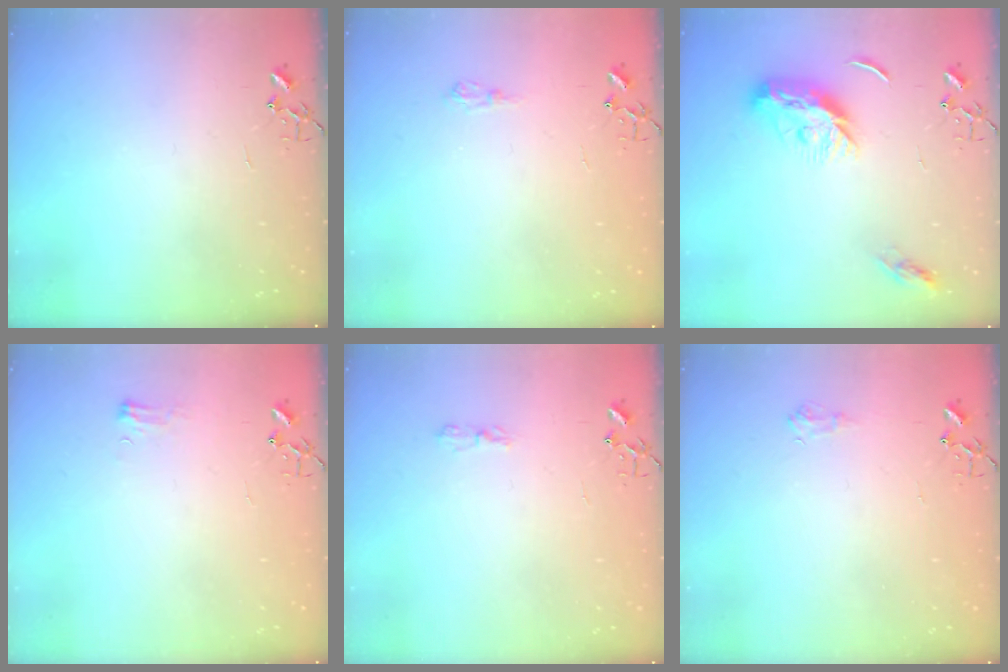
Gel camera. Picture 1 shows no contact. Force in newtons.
{"total": 5.8, "press": 5.8, "slide": 0.7}
{"total": 11.0, "press": 11.0, "slide": 0.1}
{"total": 5.5, "press": 5.5, "slide": 0.7}
{"total": 3.1, "press": 3.1, "slide": 0.6}
{"total": 5.8, "press": 5.7, "slide": 0.8}